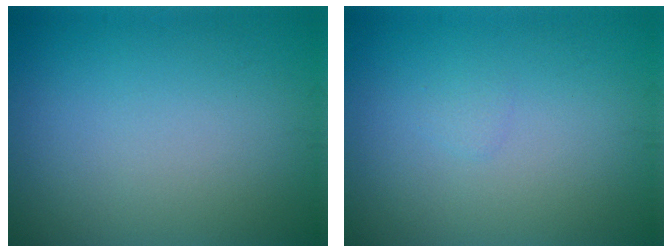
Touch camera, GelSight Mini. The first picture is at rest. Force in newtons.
{"total": 0.6, "press": 0.5, "slide": 0.1}